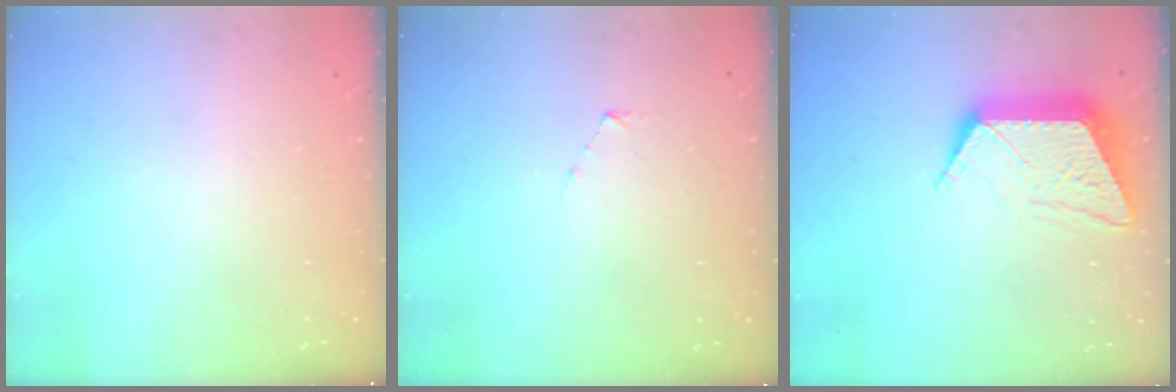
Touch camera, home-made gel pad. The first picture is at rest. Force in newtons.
{"total": 3.1, "press": 3.1, "slide": 0.3}
{"total": 13.0, "press": 12.9, "slide": 1.0}